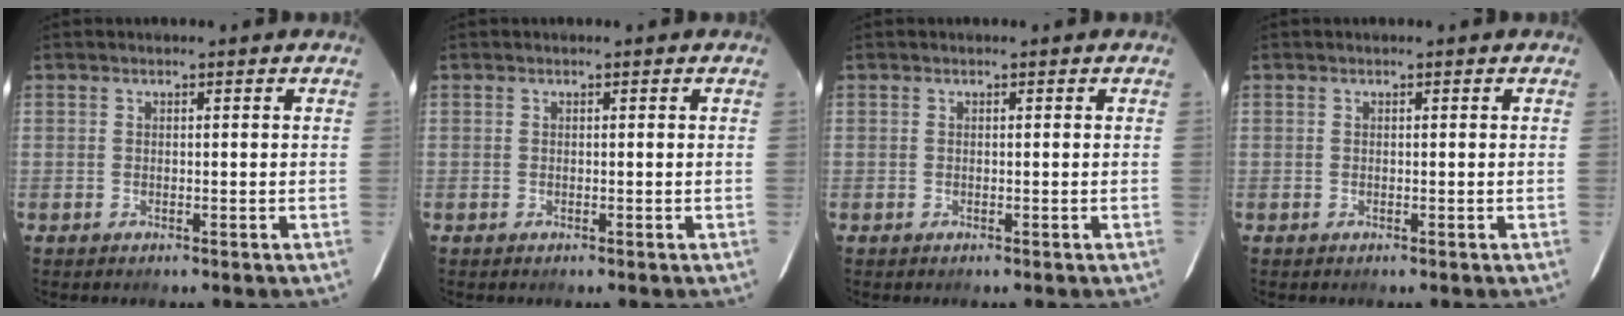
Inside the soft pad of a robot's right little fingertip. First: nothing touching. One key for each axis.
{"total": 0.0}
{"total": 0.0}
{"total": 0.0}